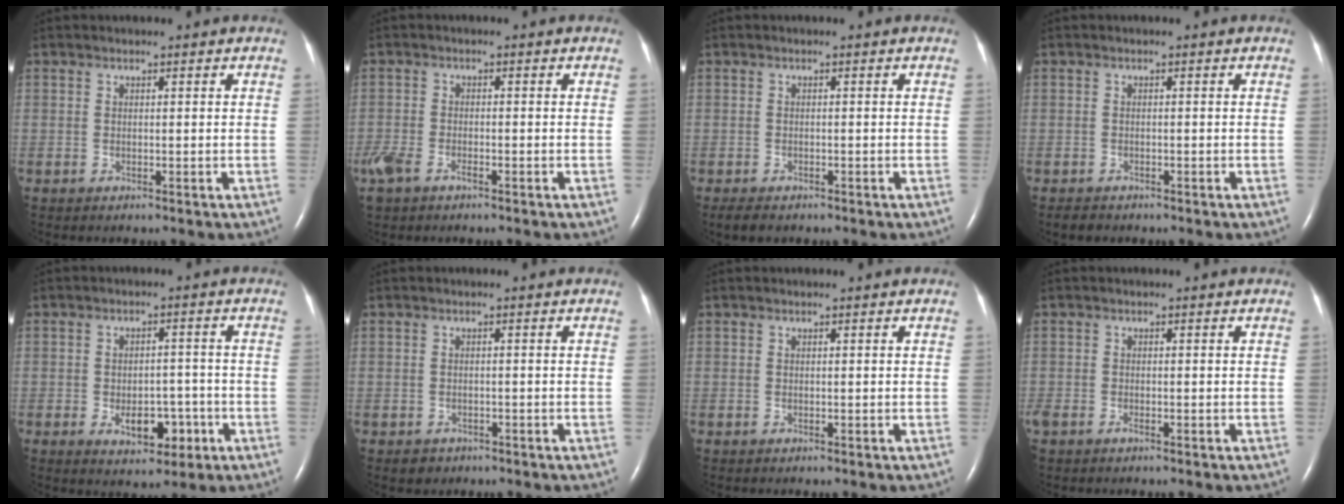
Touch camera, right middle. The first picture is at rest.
{"total": 5.4, "force": [-3.4, 2.6, 3.3], "torque": [-0.078, -0.008, -0.065]}
{"total": 2.3, "force": [-1.7, 1.0, 1.2], "torque": [-0.025, -0.005, -0.023]}
{"total": 1.1, "force": [-1.0, 0.5, 0.3], "torque": [-0.011, -0.002, -0.014]}
{"total": 5.9, "force": [-2.3, 3.4, 4.3], "torque": [-0.059, 0.006, -0.024]}
{"total": 1.6, "force": [-1.0, 1.3, 0.2], "torque": [-0.007, 0.003, -0.011]}
{"total": 0.0}
{"total": 2.2, "force": [-1.5, 1.1, 1.2], "torque": [-0.034, -0.005, -0.025]}